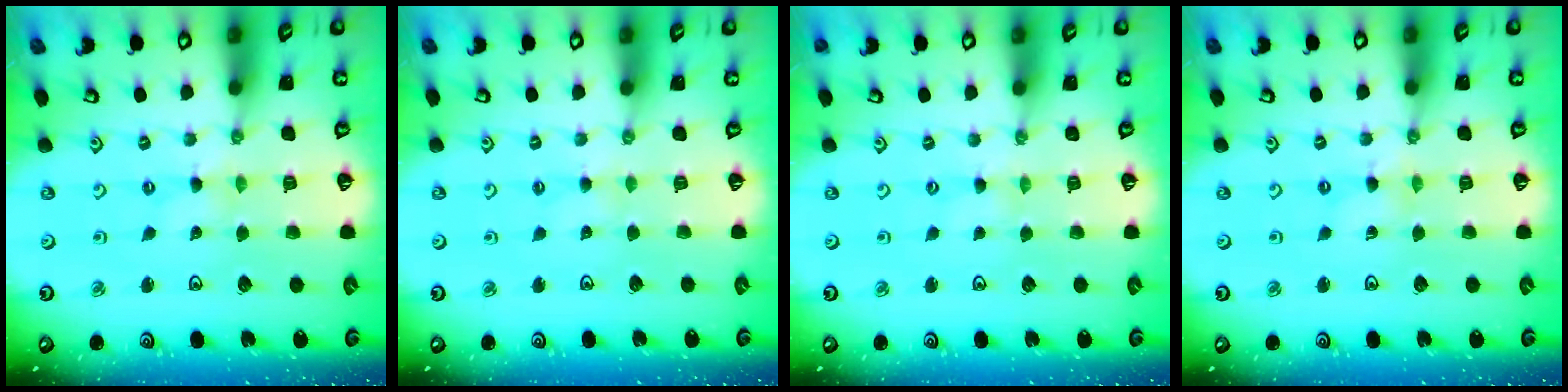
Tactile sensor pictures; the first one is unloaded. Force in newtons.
{"total": 1.1, "press": 1.1, "slide": 0.3}
{"total": 0.7, "press": 0.7, "slide": 0.1}
{"total": 0.7, "press": 0.7, "slide": 0.1}